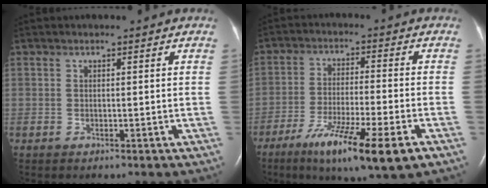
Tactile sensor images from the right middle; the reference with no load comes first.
{"total": 13.0, "force": [-7.3, 0.5, 10.8], "torque": [-0.188, -0.035, -0.119]}